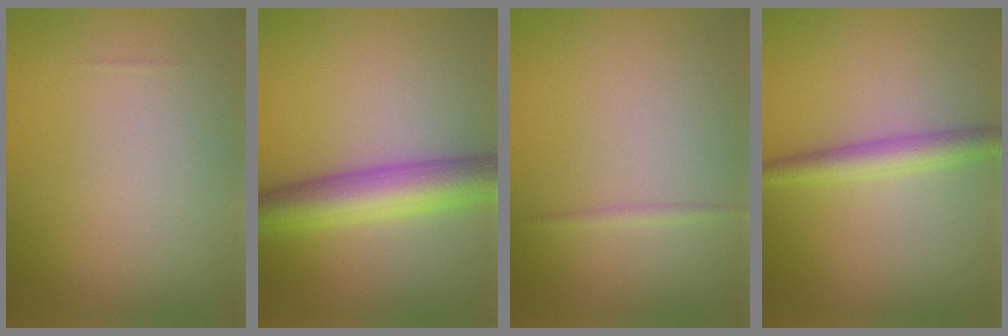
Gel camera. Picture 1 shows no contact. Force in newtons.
{"total": 6.0, "press": 6.0, "slide": 0.2}
{"total": 0.7, "press": 0.7, "slide": 0.1}
{"total": 2.7, "press": 2.7, "slide": 0.0}